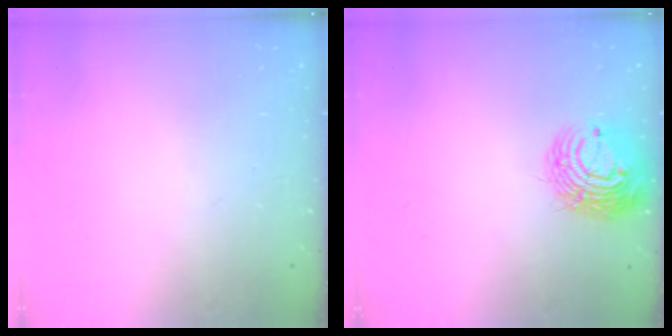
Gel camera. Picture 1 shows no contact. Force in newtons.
{"total": 12.8, "press": 12.7, "slide": 1.6}